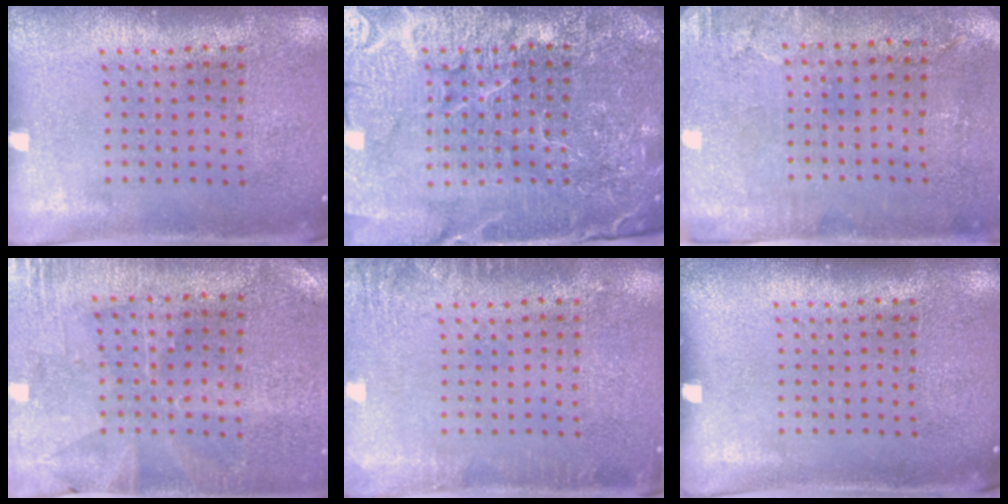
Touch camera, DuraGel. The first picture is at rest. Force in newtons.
{"total": 5.7, "press": 5.2, "slide": 2.3}
{"total": 2.9, "press": 2.4, "slide": 1.7}
{"total": 0.5, "press": 0.5, "slide": 0.3}
{"total": 2.1, "press": 2.1, "slide": 0.4}
{"total": 0.0}